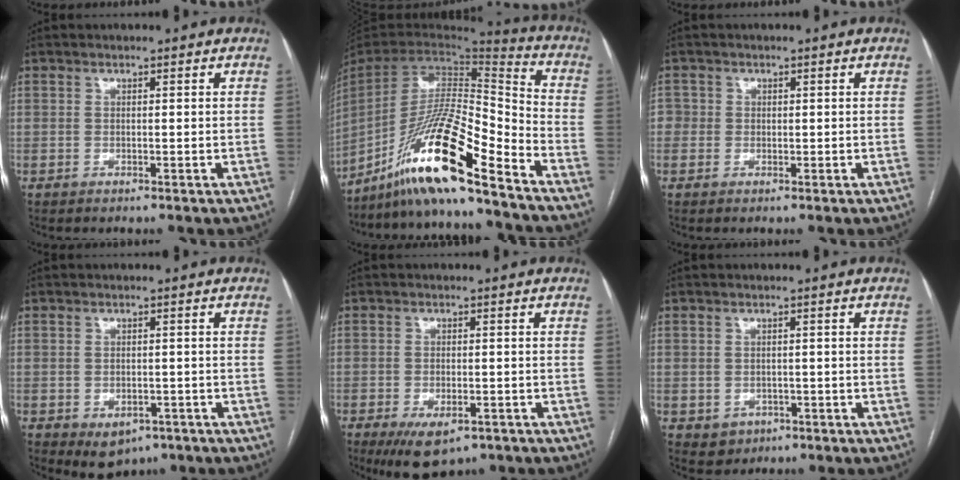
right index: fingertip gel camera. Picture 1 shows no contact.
{"total": 19.3, "force": [-13.8, 0.8, 13.5], "torque": [-0.282, -0.013, -0.255]}
{"total": 2.4, "force": [0.0, 2.3, 0.5], "torque": [0.002, 0.008, -0.002]}
{"total": 4.7, "force": [-2.5, 3.3, 2.2], "torque": [-0.031, -0.003, -0.024]}
{"total": 7.0, "force": [-4.3, 3.1, 4.5], "torque": [-0.075, -0.010, -0.062]}
{"total": 3.2, "force": [-1.1, 2.9, 0.8], "torque": [-0.011, 0.003, -0.005]}